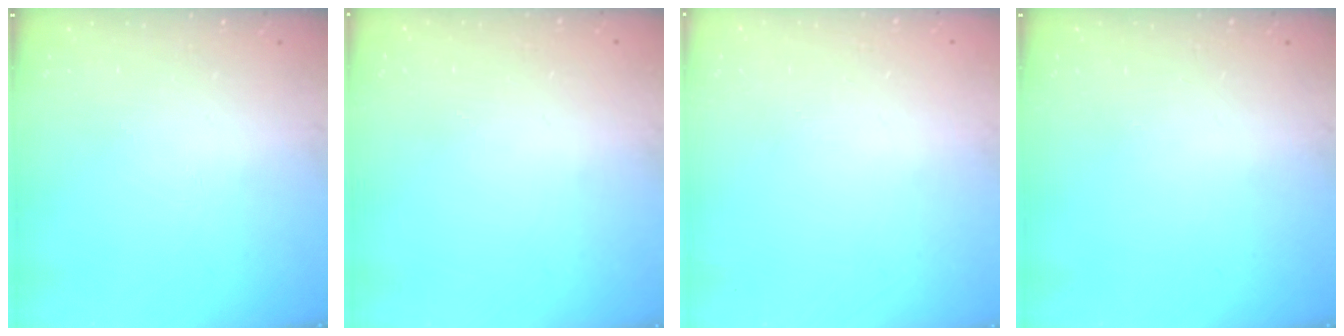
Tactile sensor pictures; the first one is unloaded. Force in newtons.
{"total": 0.0}
{"total": 0.0}
{"total": 0.0}